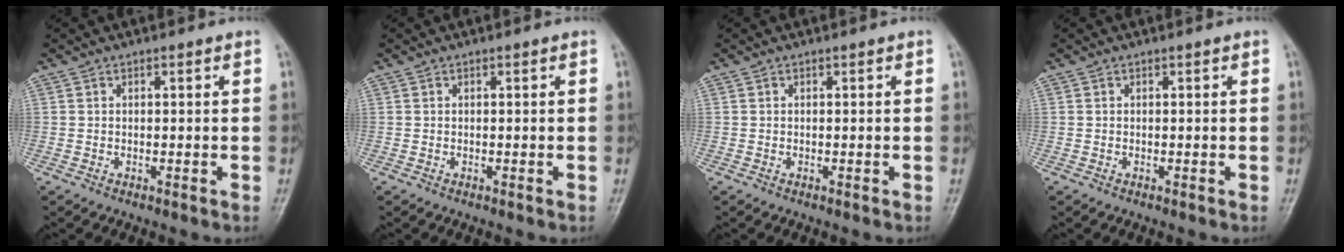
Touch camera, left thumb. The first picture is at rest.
{"total": 0.0}
{"total": 0.0}
{"total": 0.0}